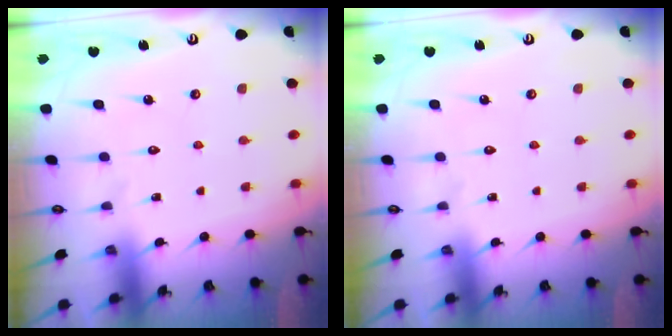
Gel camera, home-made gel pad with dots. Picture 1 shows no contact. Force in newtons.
{"total": 0.0}